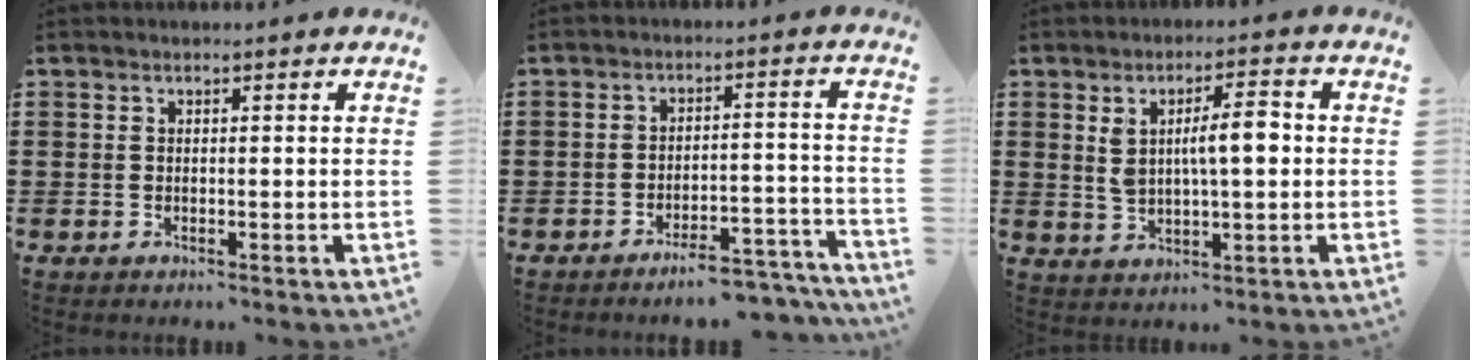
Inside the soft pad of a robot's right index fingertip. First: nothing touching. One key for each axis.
{"total": 5.5, "fx": -5.2, "fy": 0.8, "fz": 1.7, "tx": -0.023, "ty": 0.011, "tz": -0.099}
{"total": 6.9, "fx": 0.9, "fy": 2.3, "fz": 6.4, "tx": -0.114, "ty": 0.004, "tz": 0.011}